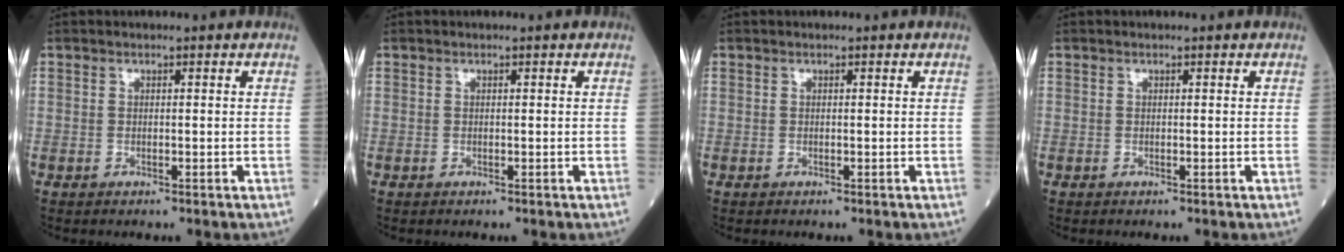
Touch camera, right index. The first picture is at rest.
{"total": 0.0}
{"total": 0.0}
{"total": 0.0}